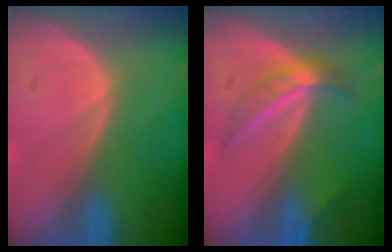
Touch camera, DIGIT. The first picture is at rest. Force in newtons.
{"total": 4.6, "press": 4.0, "slide": 2.3}